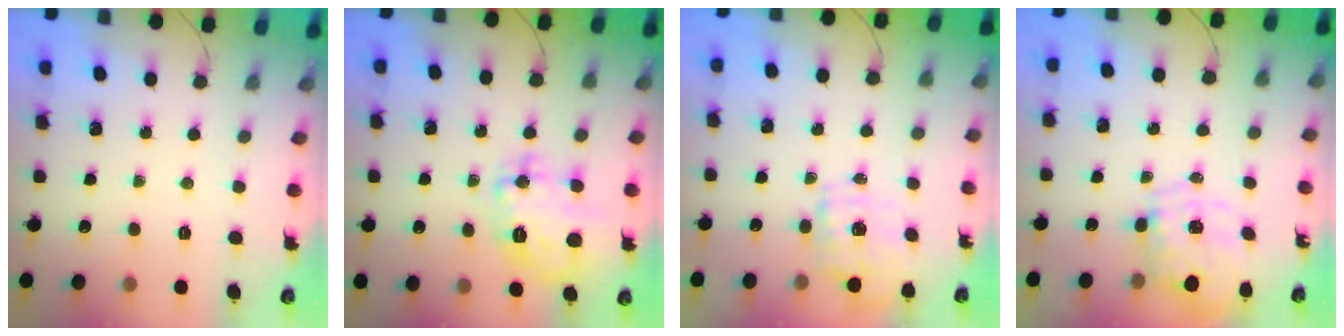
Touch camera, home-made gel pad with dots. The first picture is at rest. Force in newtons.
{"total": 16.7, "press": 16.7, "slide": 0.9}
{"total": 1.8, "press": 1.7, "slide": 0.6}
{"total": 2.7, "press": 2.5, "slide": 1.0}